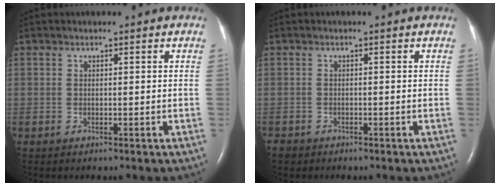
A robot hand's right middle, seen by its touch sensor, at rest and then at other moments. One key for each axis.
{"total": 1.3, "fx": -1.0, "fy": 0.8, "fz": 0.2, "tx": -0.007, "ty": 0.001, "tz": -0.018}